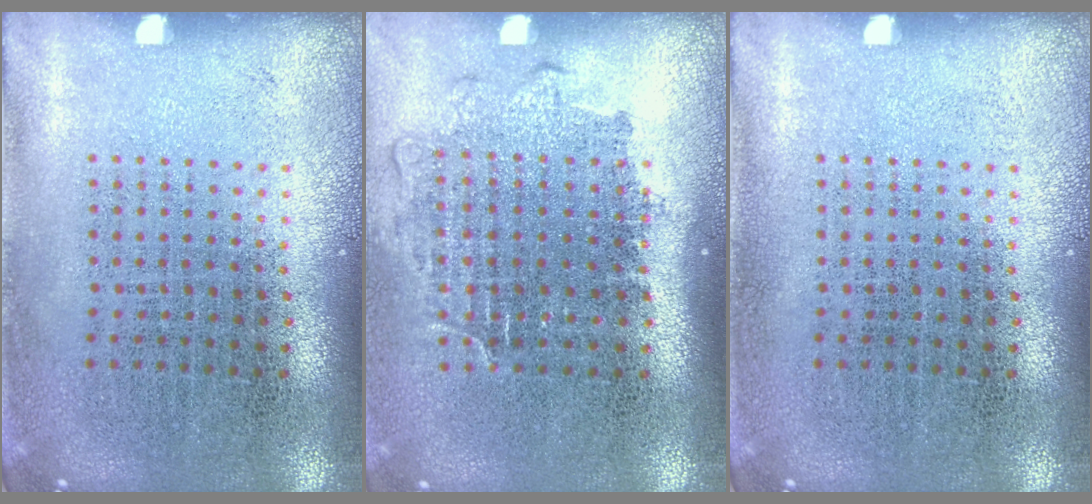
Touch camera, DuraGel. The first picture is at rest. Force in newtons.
{"total": 1.2, "press": 1.0, "slide": 0.6}
{"total": 0.0}